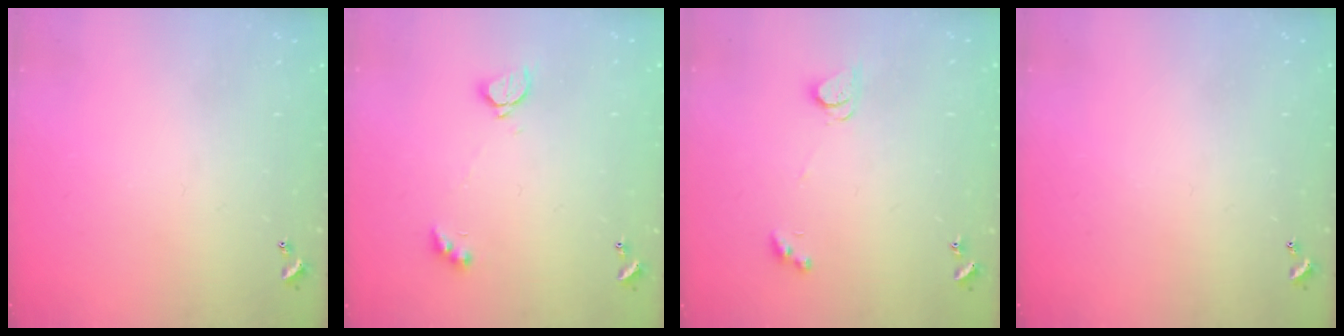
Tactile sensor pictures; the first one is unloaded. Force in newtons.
{"total": 2.2, "press": 2.2, "slide": 0.2}
{"total": 2.5, "press": 2.4, "slide": 0.3}
{"total": 0.0}